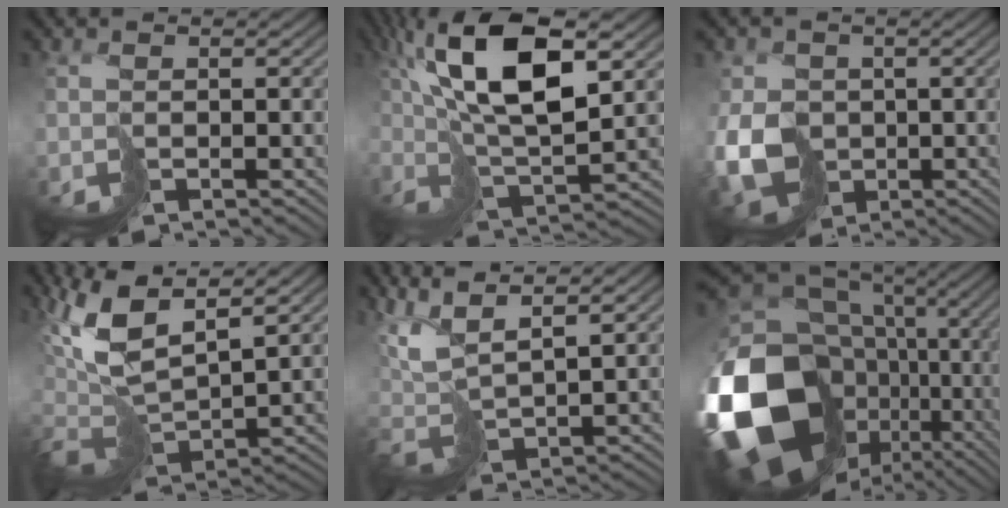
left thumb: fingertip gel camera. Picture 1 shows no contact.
{"total": 14.2, "force": [4.4, 5.3, 12.4], "torque": [-0.255, 0.009, 0.079]}
{"total": 9.3, "force": [-2.0, 7.7, 4.9], "torque": [-0.130, -0.031, -0.038]}
{"total": 11.6, "force": [5.4, 4.7, 9.1], "torque": [-0.219, 0.006, 0.101]}
{"total": 8.4, "force": [4.3, 3.1, 6.5], "torque": [-0.176, 0.001, 0.090]}
{"total": 22.6, "force": [-4.6, 17.8, 13.1], "torque": [-0.323, -0.064, -0.057]}